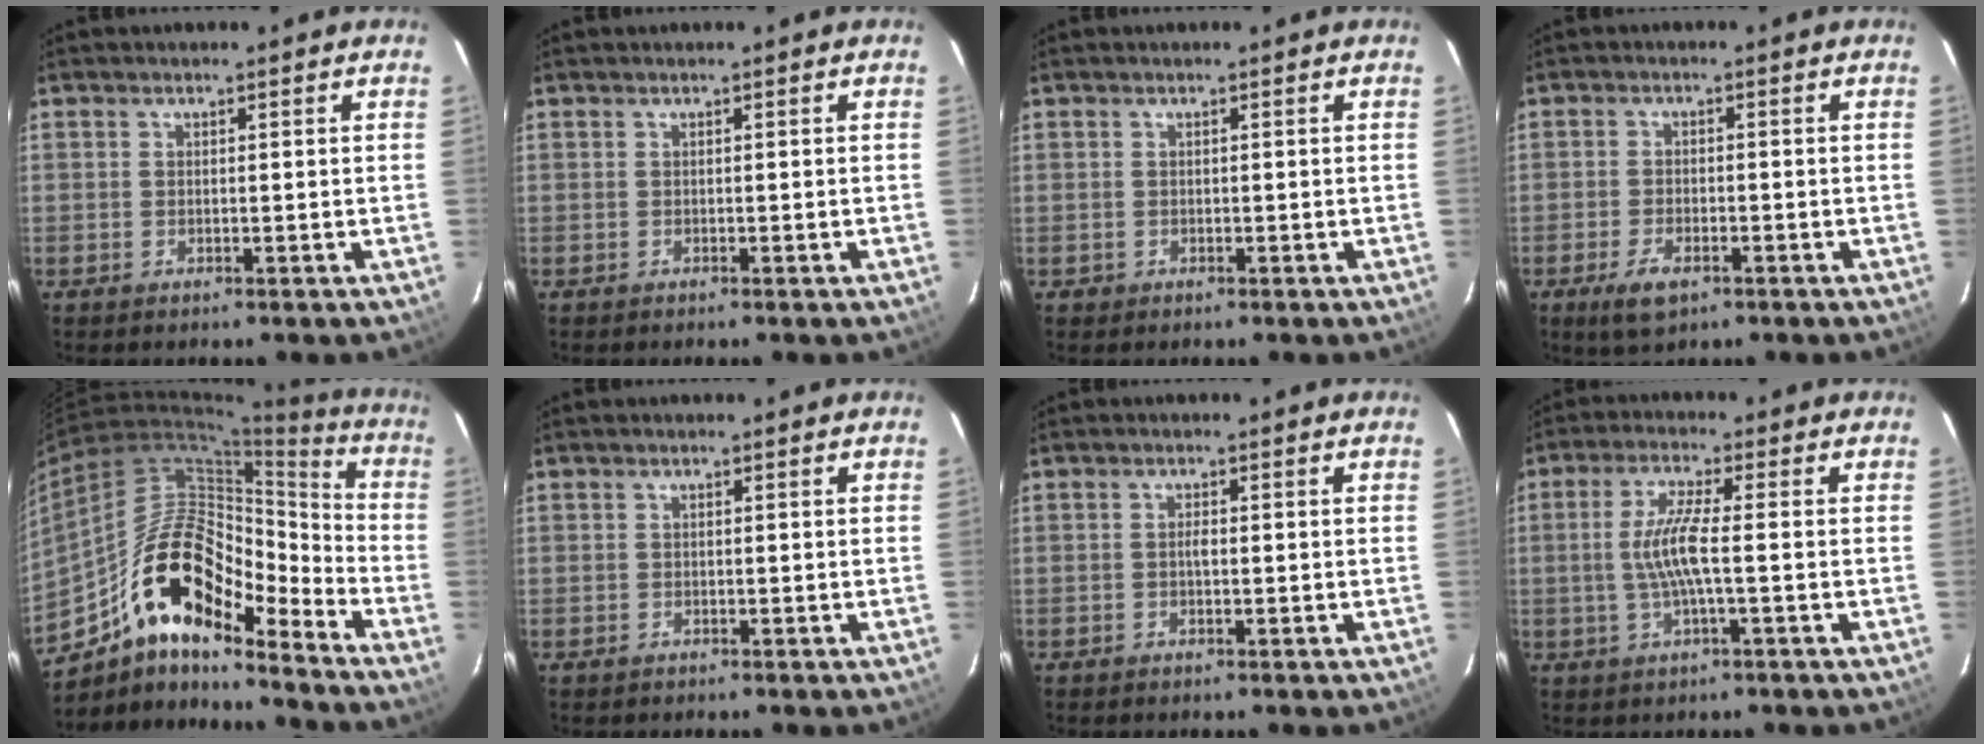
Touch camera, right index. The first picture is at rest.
{"total": 0.0}
{"total": 1.1, "force": [-0.2, 1.0, 0.0], "torque": [-0.001, 0.002, 0.001]}
{"total": 5.2, "force": [-2.9, 2.4, 3.5], "torque": [-0.087, -0.010, -0.051]}
{"total": 19.9, "force": [-13.2, 7.2, 13.1], "torque": [-0.229, 0.006, -0.244]}
{"total": 0.8, "force": [-0.4, 0.6, -0.3], "torque": [0.001, 0.002, -0.004]}
{"total": 0.9, "force": [-0.3, 0.4, 0.8], "torque": [-0.012, 0.004, -0.006]}
{"total": 6.7, "force": [-1.0, 0.2, 6.6], "torque": [-0.136, -0.001, -0.017]}